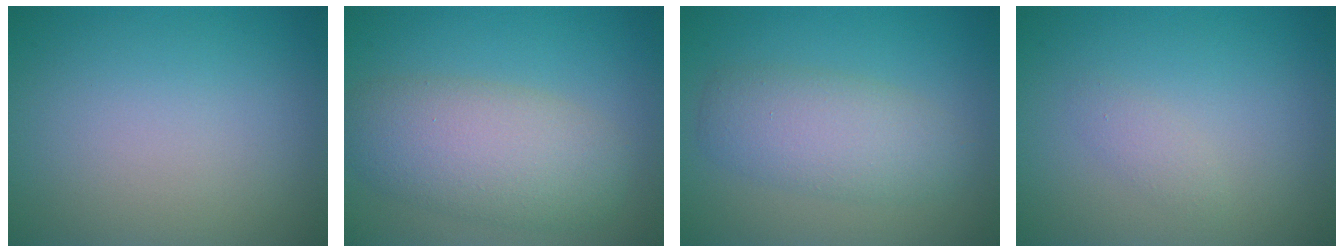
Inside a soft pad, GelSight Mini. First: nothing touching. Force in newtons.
{"total": 6.4, "press": 6.4, "slide": 0.3}
{"total": 4.3, "press": 4.3, "slide": 0.2}
{"total": 1.0, "press": 1.0, "slide": 0.1}